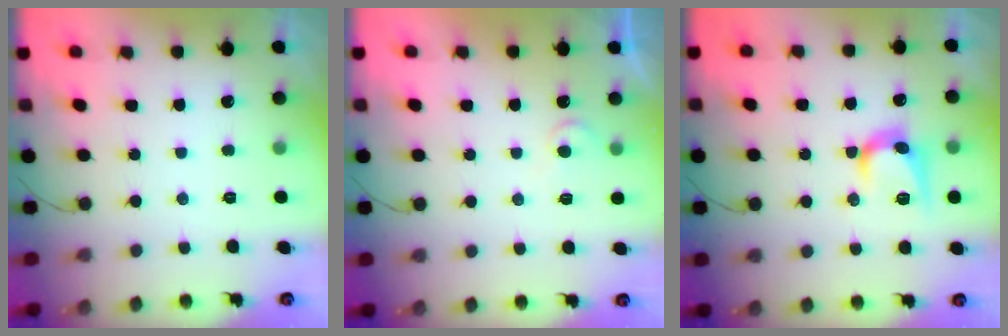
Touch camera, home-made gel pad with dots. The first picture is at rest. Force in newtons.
{"total": 4.5, "press": 4.5, "slide": 0.4}
{"total": 9.8, "press": 9.8, "slide": 0.7}